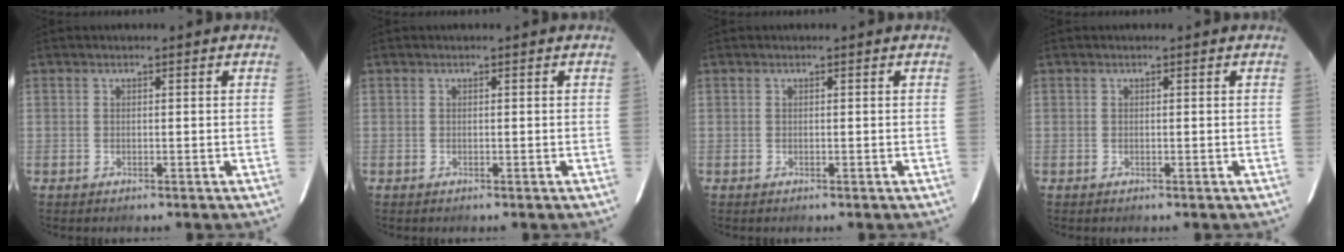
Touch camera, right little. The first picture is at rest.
{"total": 0.0}
{"total": 0.0}
{"total": 0.0}